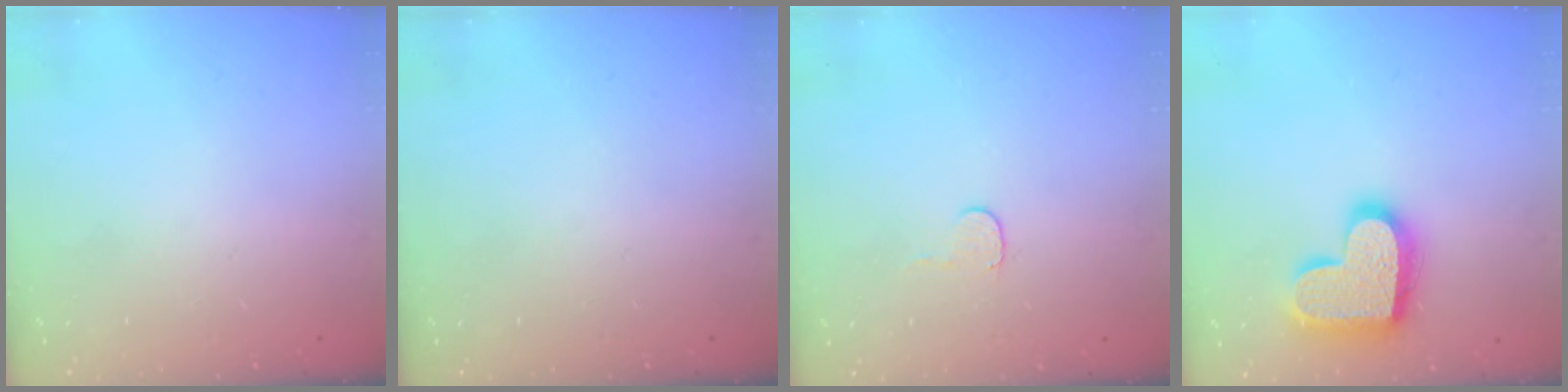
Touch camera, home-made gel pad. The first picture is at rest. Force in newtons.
{"total": 0.0}
{"total": 4.0, "press": 4.0, "slide": 0.4}
{"total": 19.6, "press": 19.5, "slide": 1.3}